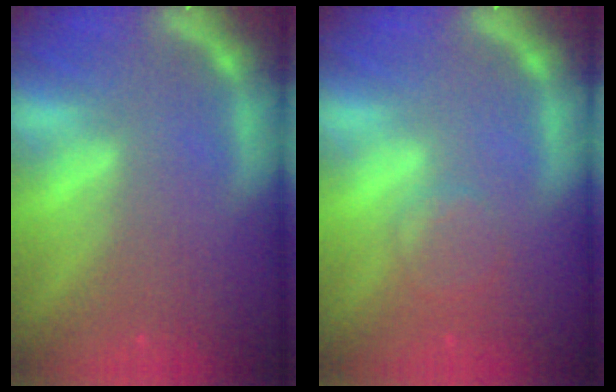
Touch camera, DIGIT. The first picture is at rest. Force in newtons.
{"total": 2.4}